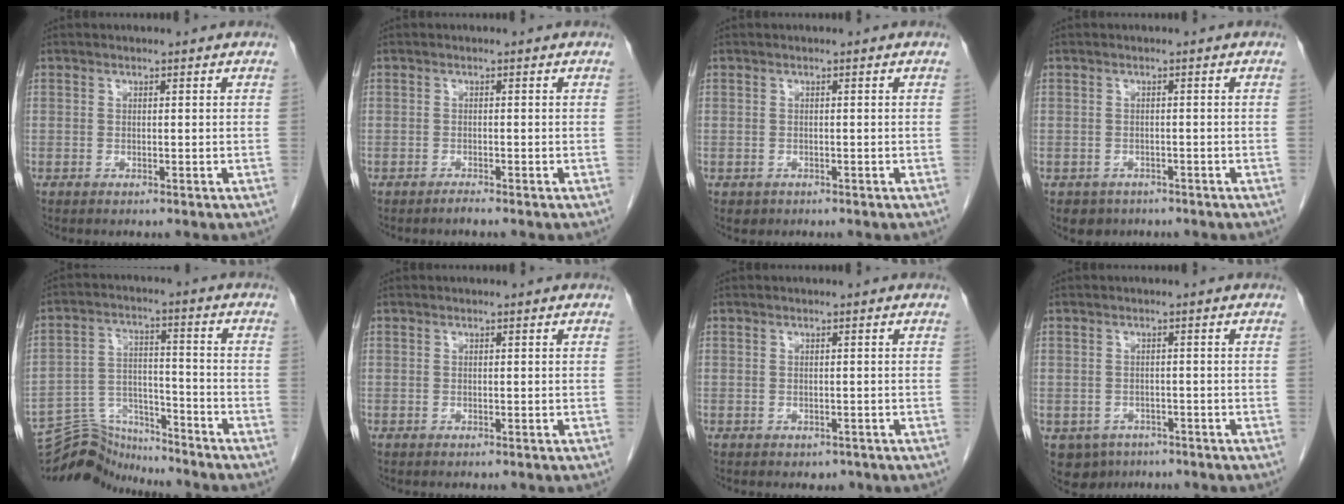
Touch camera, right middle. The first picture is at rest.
{"total": 0.7, "force": [-0.6, -0.2, 0.3], "torque": [-0.009, -0.002, -0.011]}
{"total": 0.8, "force": [-0.4, 0.7, 0.1], "torque": [-0.009, 0.002, -0.001]}
{"total": 2.7, "force": [-1.8, 2.0, 0.1], "torque": [-0.008, 0.005, -0.026]}
{"total": 9.5, "force": [-9.4, 0.9, -0.5], "torque": [0.000, 0.029, -0.172]}
{"total": 0.0}
{"total": 0.9, "force": [-0.5, 0.7, 0.2], "torque": [-0.004, 0.000, -0.002]}
{"total": 4.6, "force": [-2.9, 3.5, 0.9], "torque": [-0.014, 0.002, -0.039]}